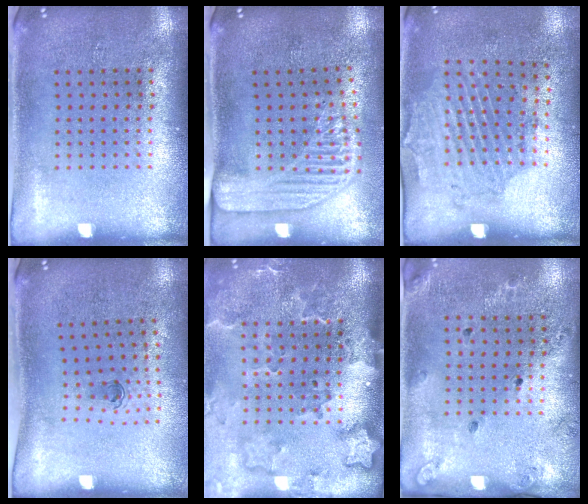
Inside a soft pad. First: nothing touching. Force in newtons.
{"total": 2.2, "press": 1.7, "slide": 1.3}
{"total": 1.8, "press": 1.2, "slide": 1.4}
{"total": 0.6, "press": 0.3, "slide": 0.5}
{"total": 3.0, "press": 2.3, "slide": 1.9}
{"total": 1.4, "press": 1.3, "slide": 0.7}